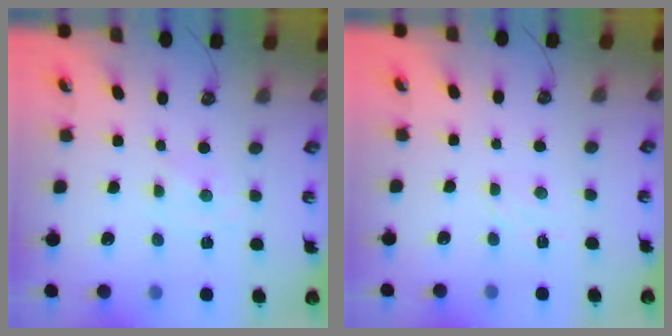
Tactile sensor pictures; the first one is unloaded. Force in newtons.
{"total": 2.5, "press": 2.4, "slide": 0.5}